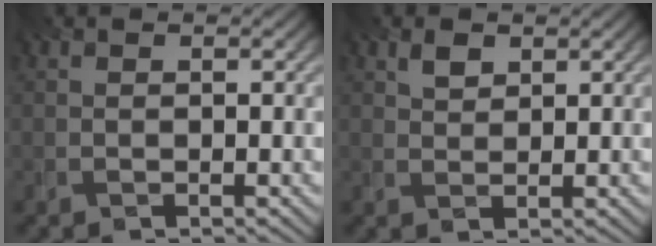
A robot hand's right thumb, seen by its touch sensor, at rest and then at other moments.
{"total": 1.6, "force": [1.4, 0.6, 0.6], "torque": [-0.017, 0.004, 0.023]}